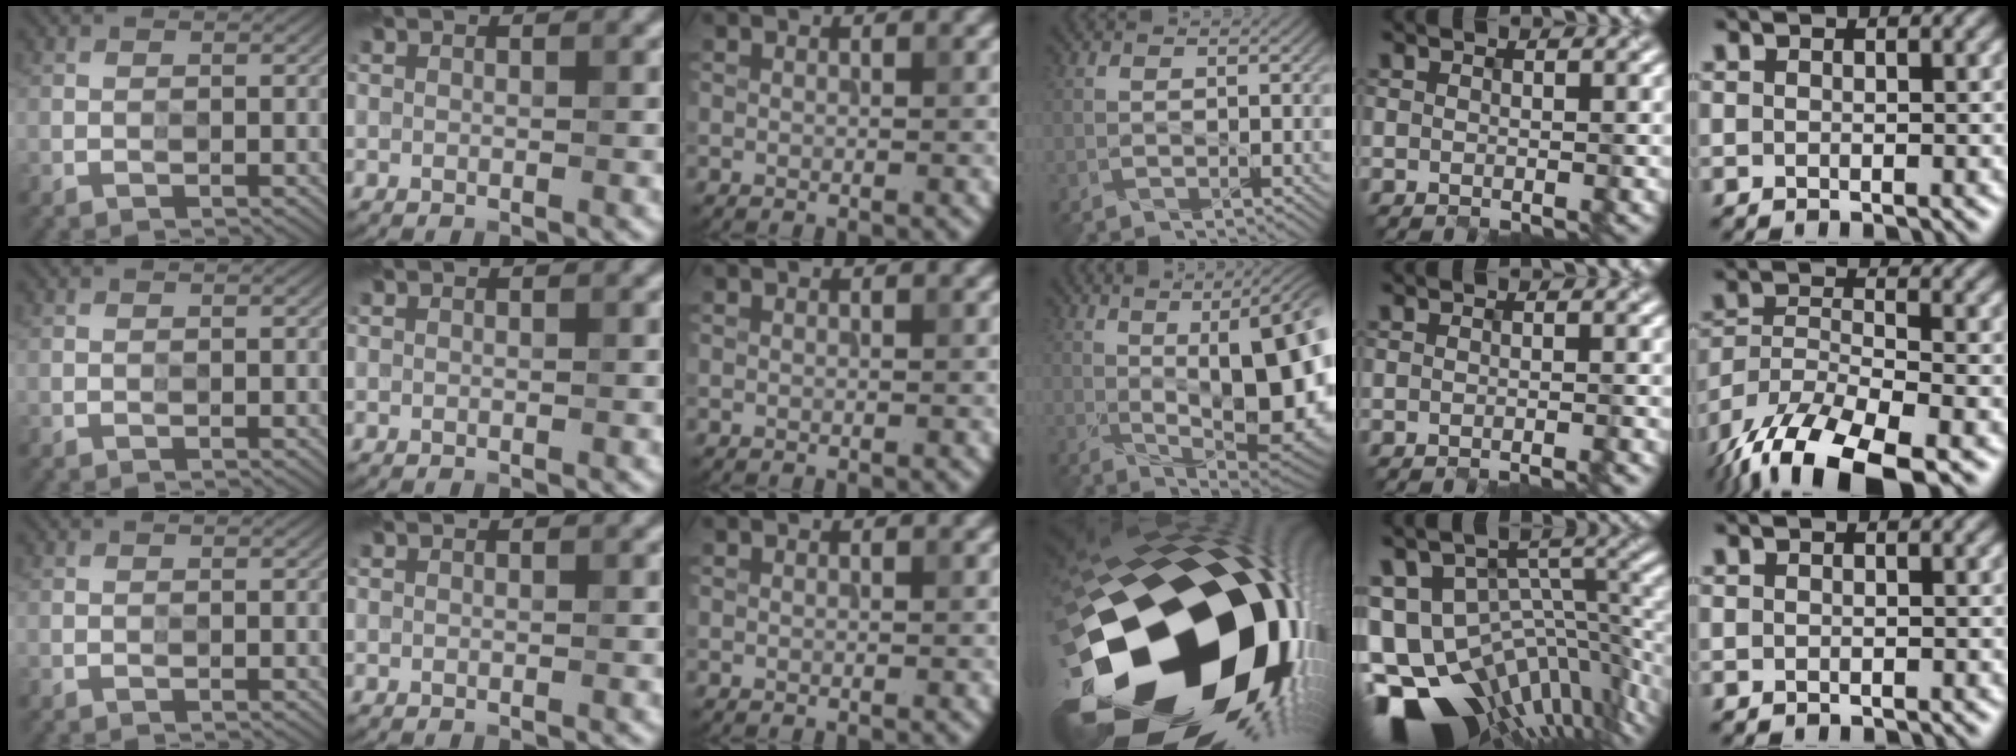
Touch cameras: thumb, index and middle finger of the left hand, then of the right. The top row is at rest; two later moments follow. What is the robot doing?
{"motion": "insert", "object": "power strip"}